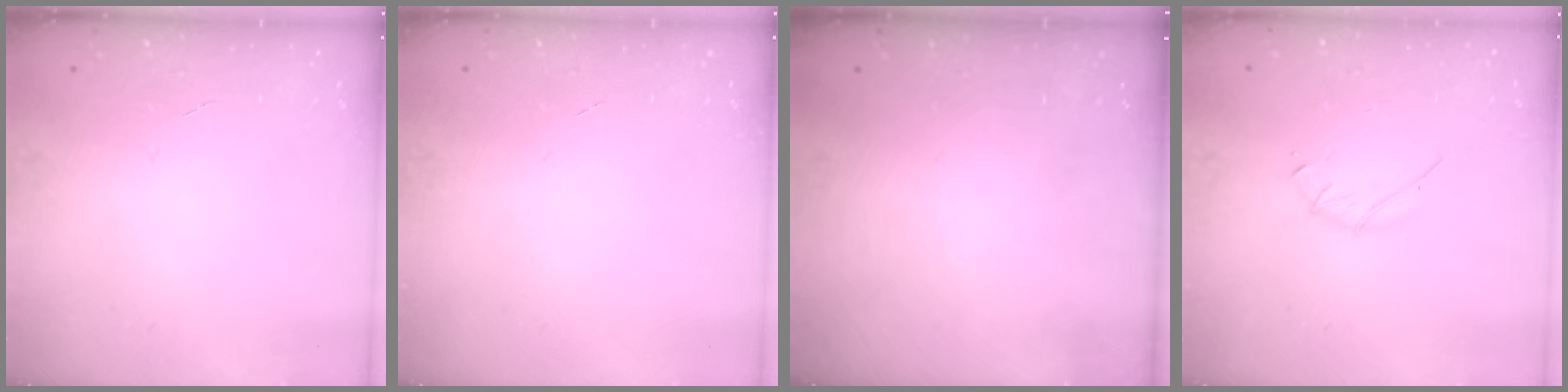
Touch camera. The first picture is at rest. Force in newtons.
{"total": 0.0}
{"total": 0.0}
{"total": 3.7, "press": 3.6, "slide": 1.0}